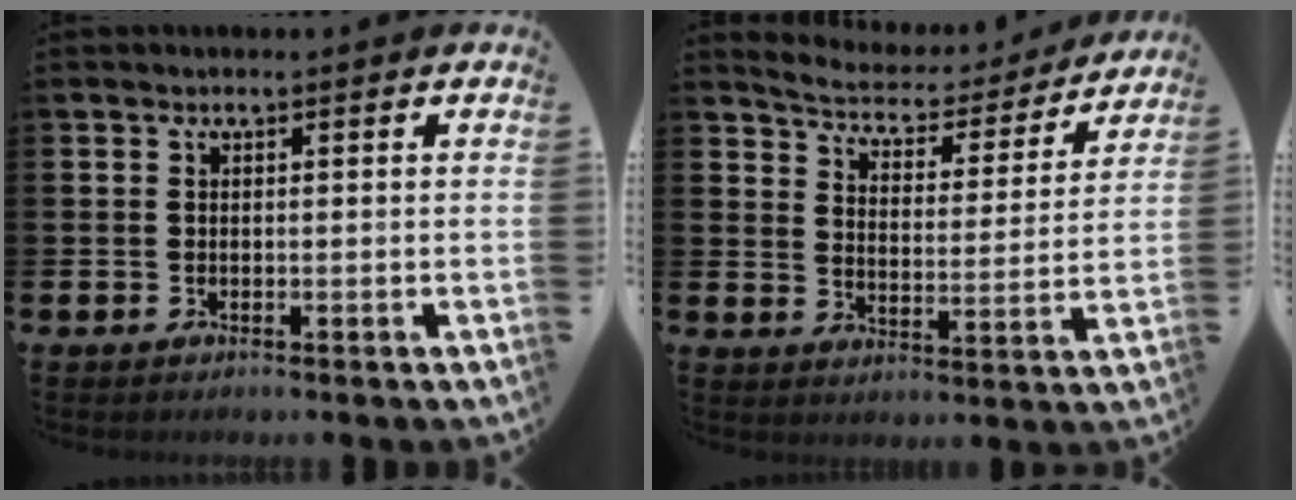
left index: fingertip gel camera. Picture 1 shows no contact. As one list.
[{"total": 5.2, "force": [4.9, 1.3, 0.7], "torque": [-0.047, -0.041, 0.080]}]